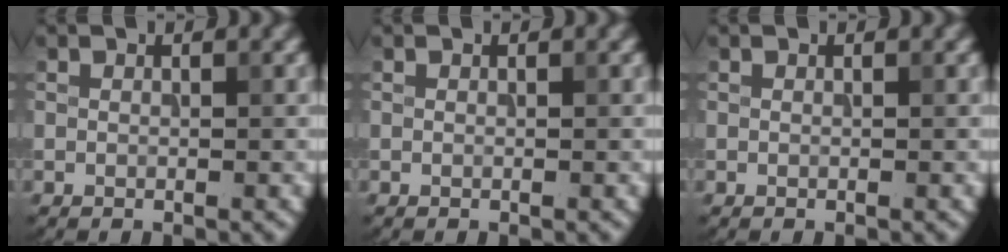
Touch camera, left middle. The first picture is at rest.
{"total": 0.0}
{"total": 0.0}